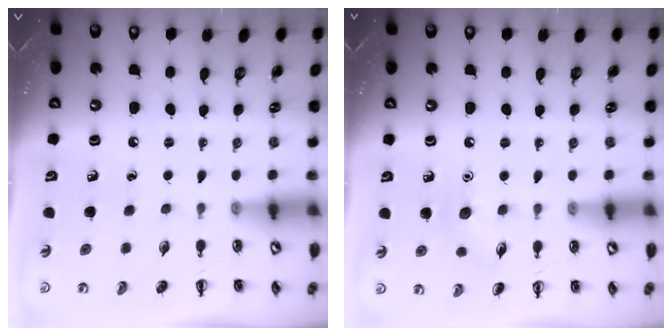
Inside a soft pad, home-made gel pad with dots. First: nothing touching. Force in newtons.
{"total": 6.8, "press": 6.7, "slide": 1.4}